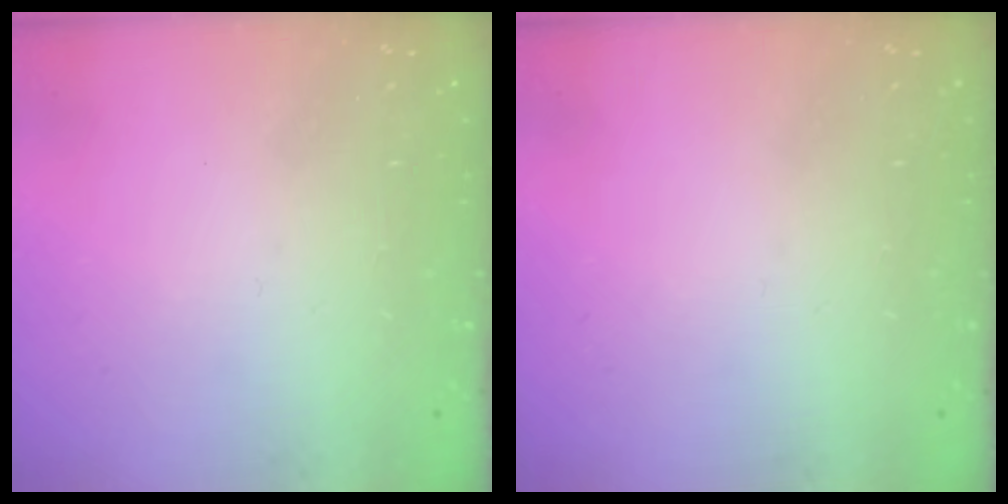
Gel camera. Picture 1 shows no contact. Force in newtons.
{"total": 0.0}